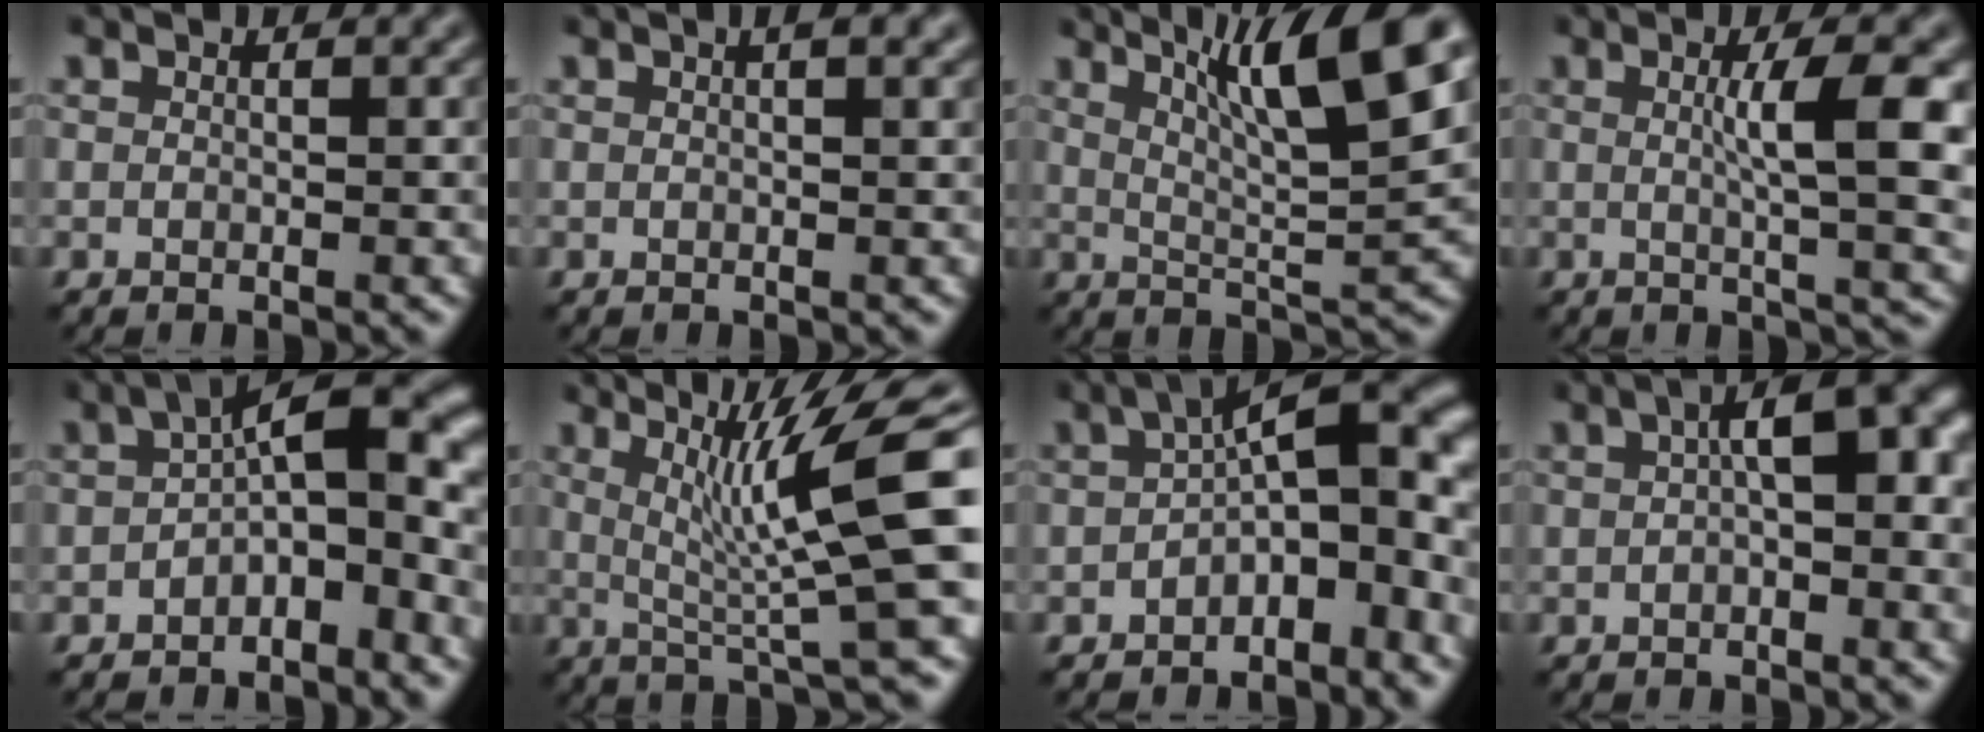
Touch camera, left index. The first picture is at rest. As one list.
[{"total": 1.6, "force": [0.7, 0.3, 1.4], "torque": [-0.019, 0.003, 0.007]}, {"total": 10.1, "force": [5.0, 1.9, 8.5], "torque": [-0.119, 0.007, 0.085]}, {"total": 6.7, "force": [0.7, 1.6, 6.5], "torque": [-0.090, 0.001, 0.011]}, {"total": 8.1, "force": [-0.8, 3.7, 7.1], "torque": [-0.096, 0.024, -0.031]}, {"total": 9.9, "force": [2.1, 1.6, 9.6], "torque": [-0.137, 0.001, 0.036]}, {"total": 9.6, "force": [-0.8, 4.5, 8.4], "torque": [-0.105, 0.020, -0.030]}, {"total": 6.6, "force": [1.1, 2.4, 6.0], "torque": [-0.081, 0.018, 0.009]}]